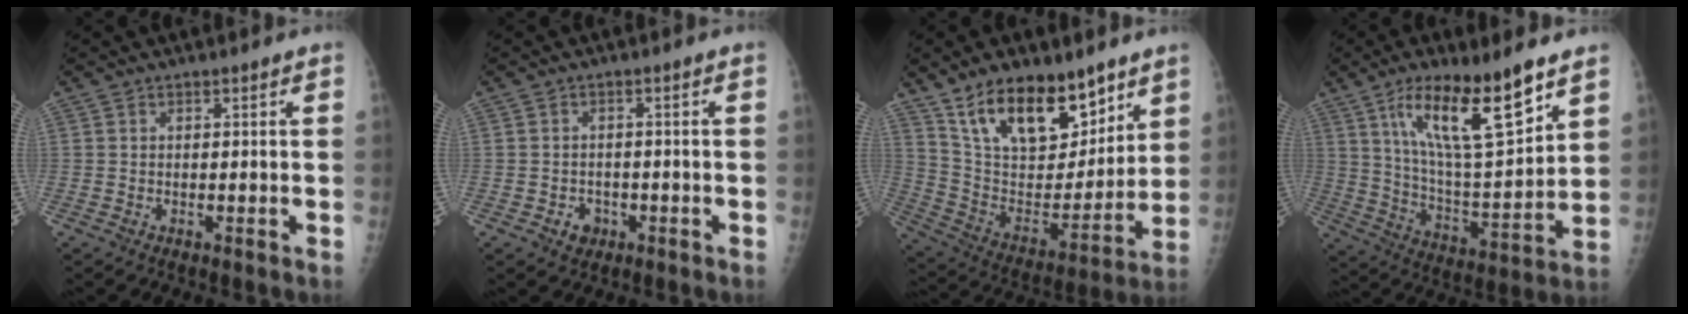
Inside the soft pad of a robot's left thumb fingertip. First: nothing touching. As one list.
[{"total": 2.8, "force": [-1.2, 2.4, 0.9], "torque": [0.001, 0.007, -0.015]}, {"total": 22.0, "force": [13.9, 10.6, 13.3], "torque": [-0.177, -0.059, 0.253]}, {"total": 19.6, "force": [11.1, 4.9, 15.4], "torque": [-0.242, -0.053, 0.204]}]